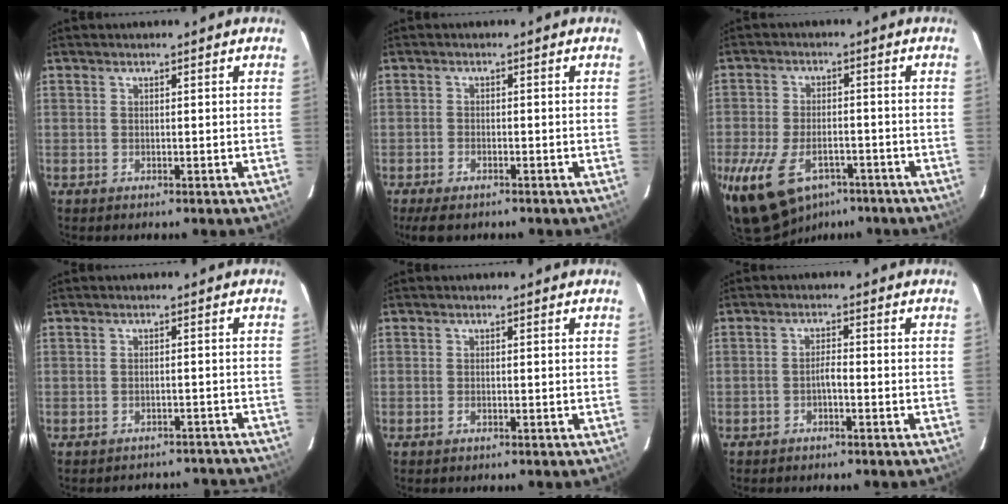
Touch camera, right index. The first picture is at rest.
{"total": 4.7, "force": [-3.6, 1.9, 2.4], "torque": [-0.063, -0.014, -0.063]}
{"total": 17.3, "force": [-9.8, 9.7, 10.4], "torque": [-0.241, -0.033, -0.159]}
{"total": 11.1, "force": [-10.1, 3.9, 2.2], "torque": [-0.040, 0.016, -0.108]}
{"total": 0.6, "force": [-0.2, 0.1, 0.5], "torque": [-0.011, 0.001, -0.005]}
{"total": 1.7, "force": [-1.0, 0.2, 1.3], "torque": [-0.026, 0.006, -0.018]}